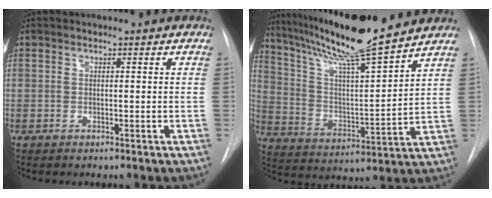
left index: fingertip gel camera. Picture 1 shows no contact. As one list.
[{"total": 17.7, "force": [14.9, -0.6, 9.6], "torque": [-0.168, -0.009, 0.254]}]